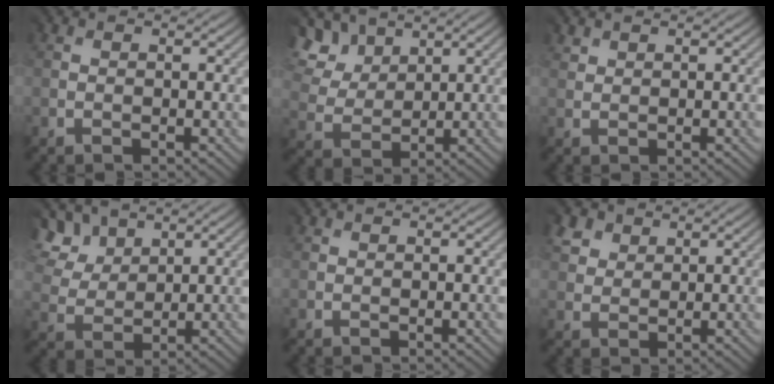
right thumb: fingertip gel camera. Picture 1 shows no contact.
{"total": 7.1, "force": [5.4, 4.0, 2.2], "torque": [-0.099, 0.012, 0.099]}
{"total": 1.9, "force": [1.7, 0.6, -0.5], "torque": [0.005, 0.000, 0.035]}
{"total": 6.4, "force": [5.0, 3.6, 1.7], "torque": [-0.084, 0.008, 0.094]}
{"total": 0.0}
{"total": 3.2, "force": [2.5, 1.9, -0.5], "torque": [-0.010, 0.004, 0.050]}